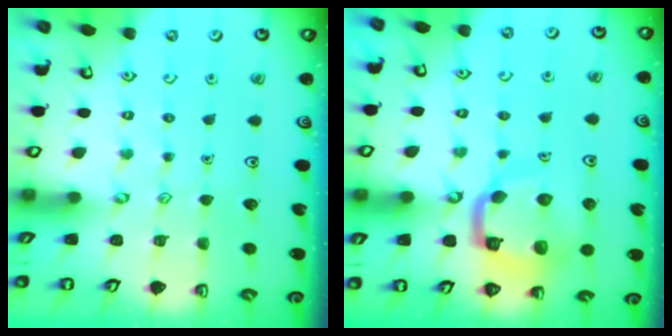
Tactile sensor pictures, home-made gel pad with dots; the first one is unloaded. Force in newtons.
{"total": 11.5, "press": 11.4, "slide": 1.4}